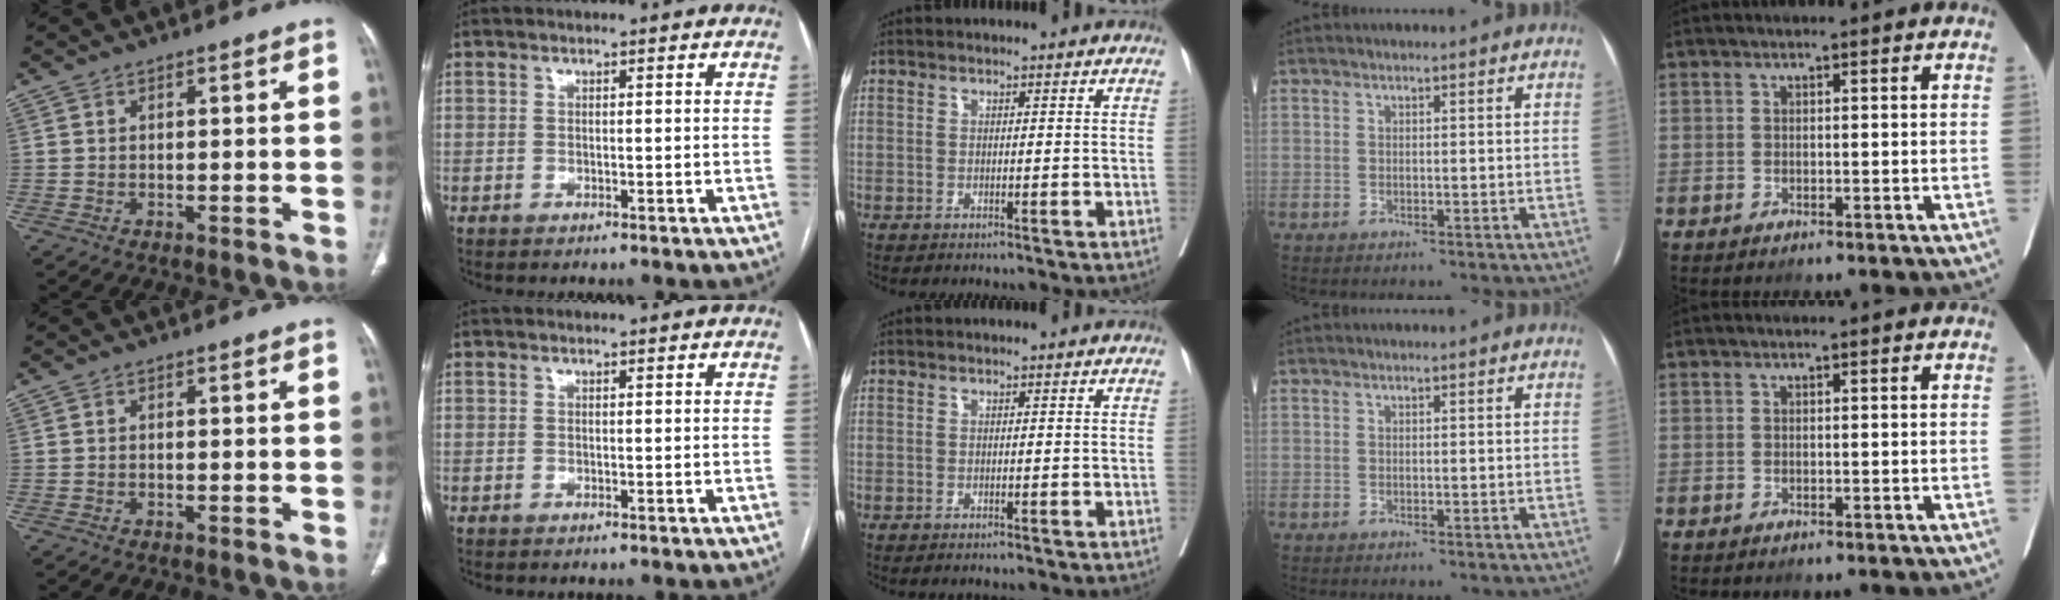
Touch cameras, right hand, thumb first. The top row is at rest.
{}